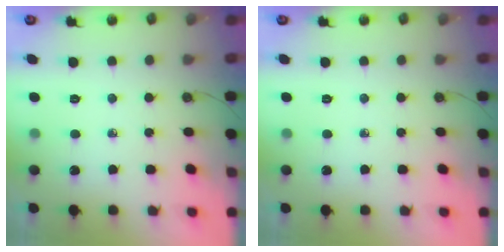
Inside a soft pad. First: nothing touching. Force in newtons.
{"total": 0.0}